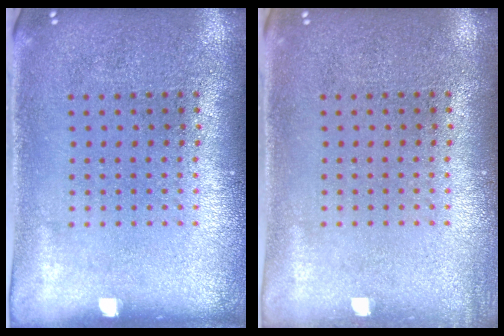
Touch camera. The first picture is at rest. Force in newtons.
{"total": 0.7, "press": 0.7, "slide": 0.0}